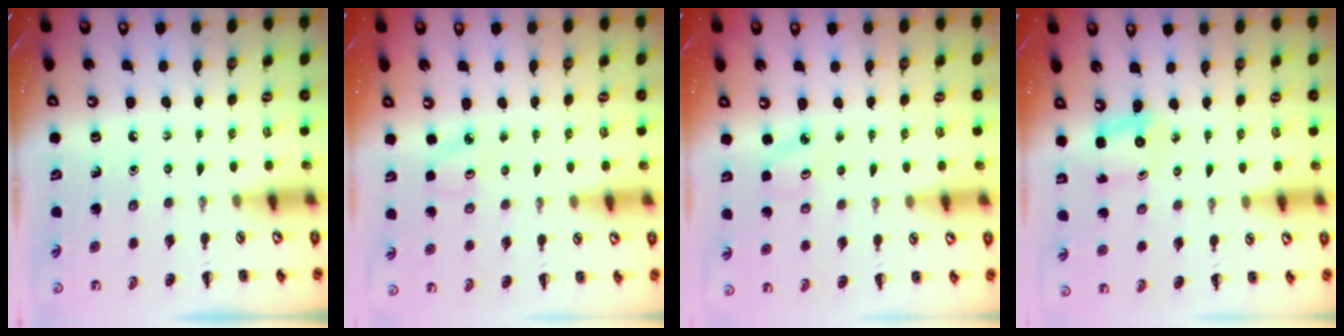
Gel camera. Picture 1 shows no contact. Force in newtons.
{"total": 2.1, "press": 2.0, "slide": 0.6}
{"total": 2.5, "press": 2.4, "slide": 0.7}
{"total": 2.5, "press": 2.4, "slide": 0.8}